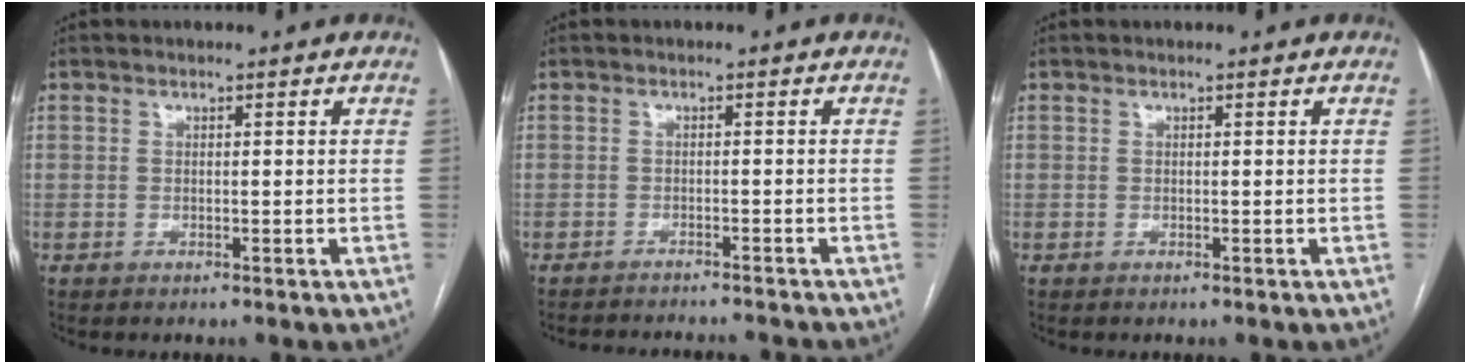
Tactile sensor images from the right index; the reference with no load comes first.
{"total": 7.8, "force": [-7.6, 0.5, 1.7], "torque": [-0.021, -0.005, -0.096]}
{"total": 0.0}